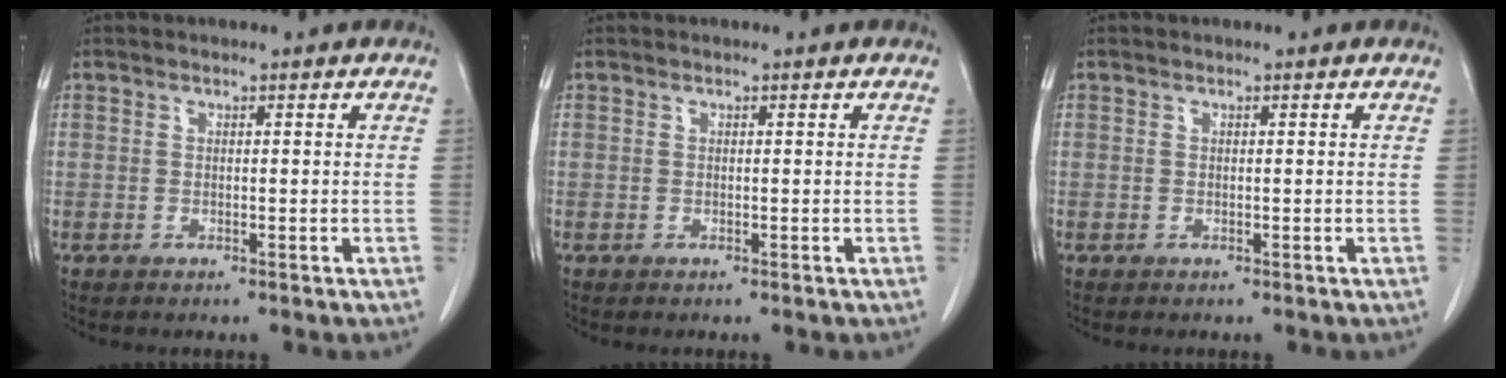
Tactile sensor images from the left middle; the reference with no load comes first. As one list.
[{"total": 0.0}, {"total": 0.0}]